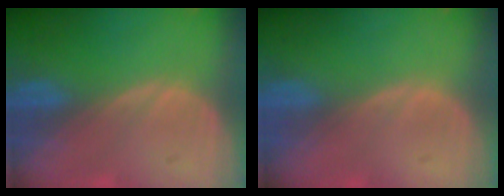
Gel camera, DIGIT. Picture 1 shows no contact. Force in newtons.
{"total": 0.0}